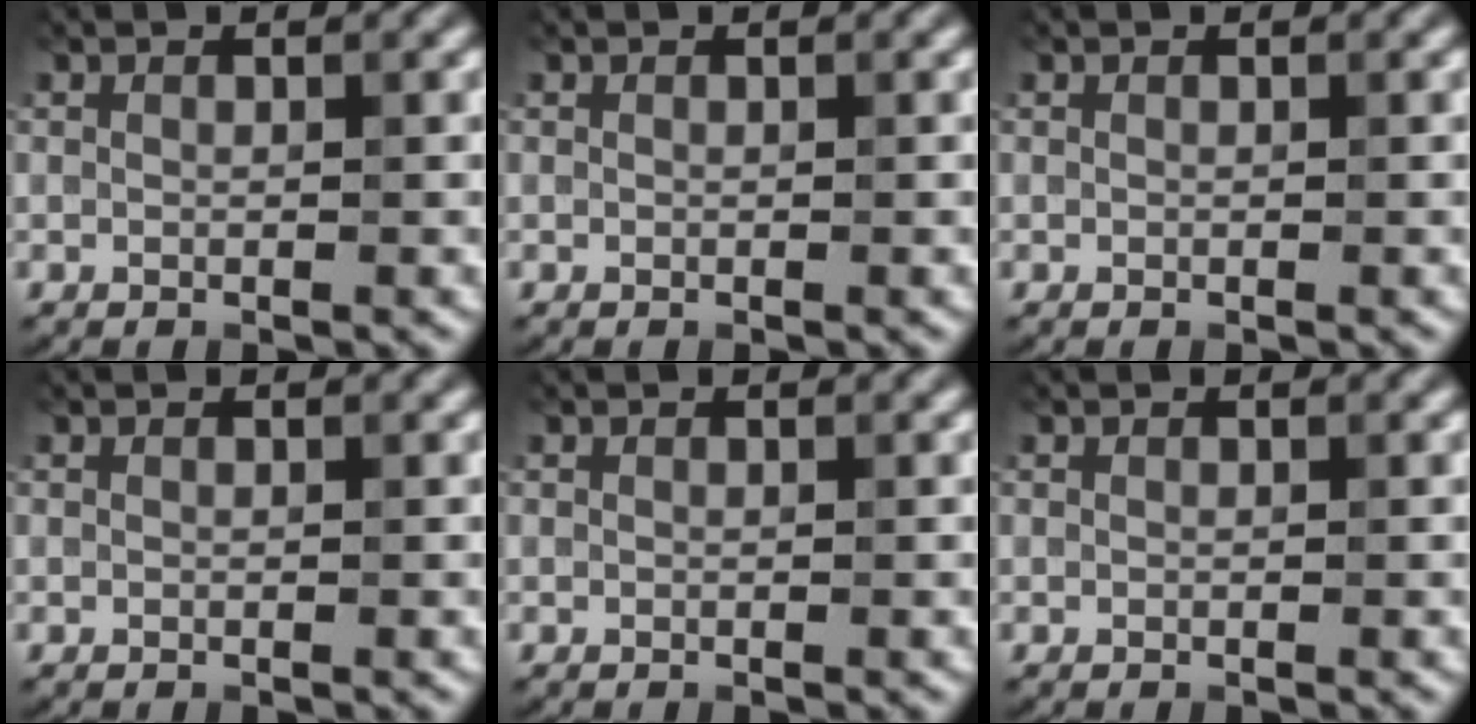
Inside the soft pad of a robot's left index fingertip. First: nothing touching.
{"total": 0.0}
{"total": 0.0}
{"total": 0.0}
{"total": 0.0}
{"total": 0.0}